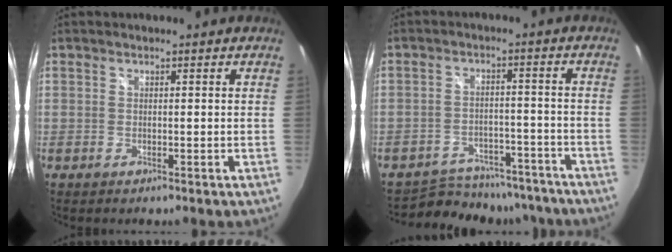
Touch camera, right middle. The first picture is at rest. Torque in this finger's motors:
{"motor_torque": [-0.48, -0.38, -0.05, -0.01]}